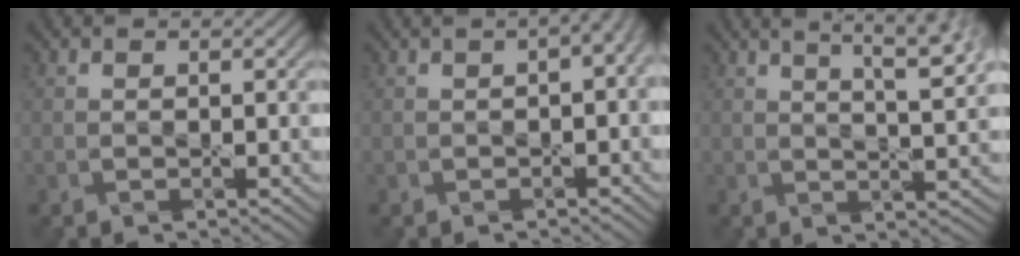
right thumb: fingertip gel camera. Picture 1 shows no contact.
{"total": 5.5, "force": [1.1, 2.3, 4.9], "torque": [-0.061, 0.010, 0.010]}
{"total": 9.4, "force": [5.3, 2.5, 7.3], "torque": [-0.091, 0.019, 0.059]}